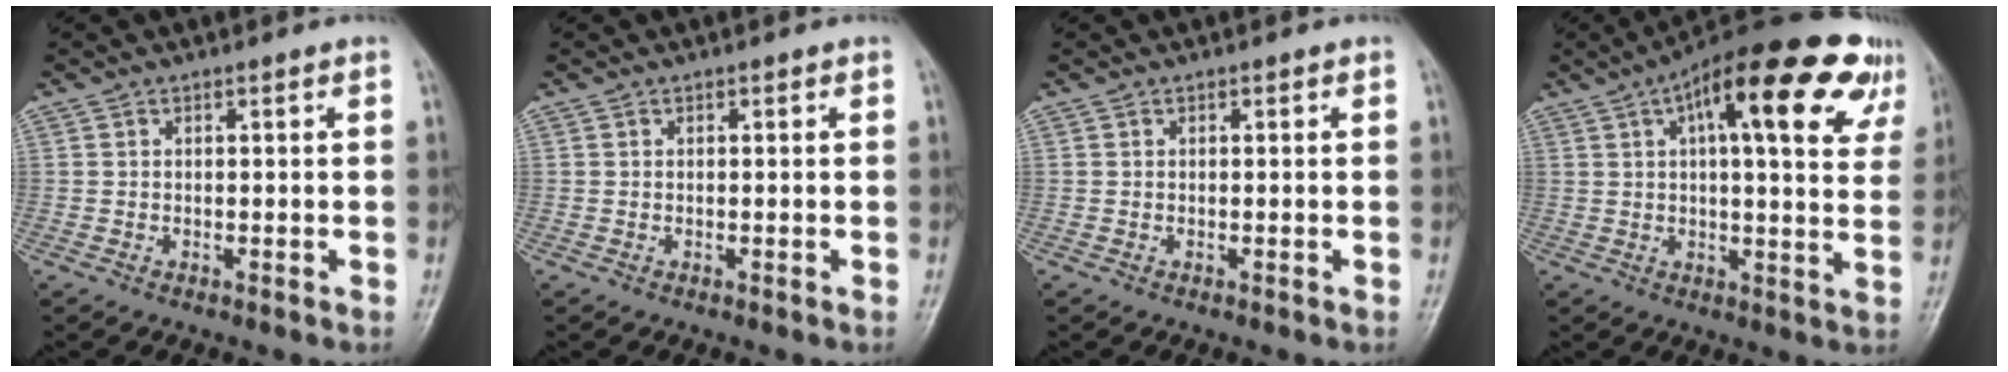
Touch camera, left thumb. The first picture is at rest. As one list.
[{"total": 0.0}, {"total": 0.0}, {"total": 23.1, "force": [10.8, 7.8, 19.0], "torque": [-0.249, 0.011, 0.143]}]